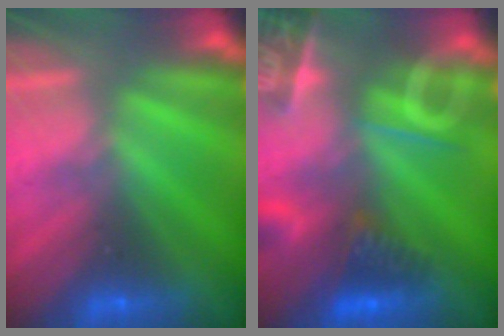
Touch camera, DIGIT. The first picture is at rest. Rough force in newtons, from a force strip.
{"total": 7.4}